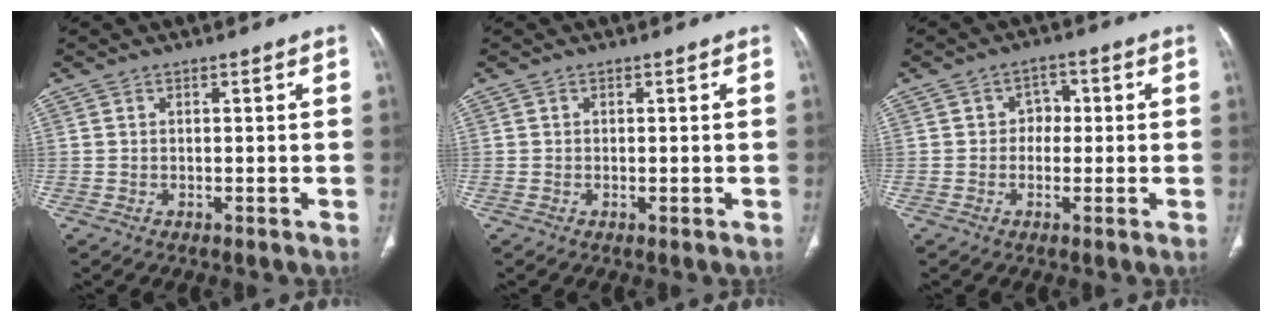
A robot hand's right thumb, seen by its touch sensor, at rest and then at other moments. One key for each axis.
{"total": 0.0}
{"total": 3.6, "fx": 0.1, "fy": 3.0, "fz": 1.9, "tx": 0.000, "ty": 0.011, "tz": -0.009}